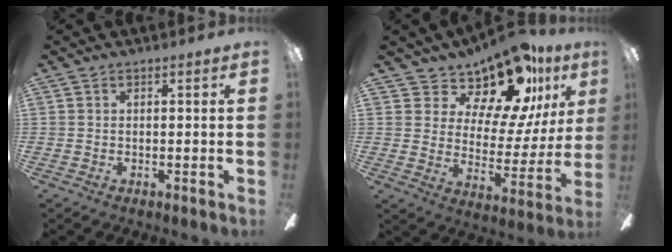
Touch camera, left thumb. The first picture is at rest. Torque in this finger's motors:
{"motor_torque": [0.50, 0.56, -0.09, 0.01, 0.04]}